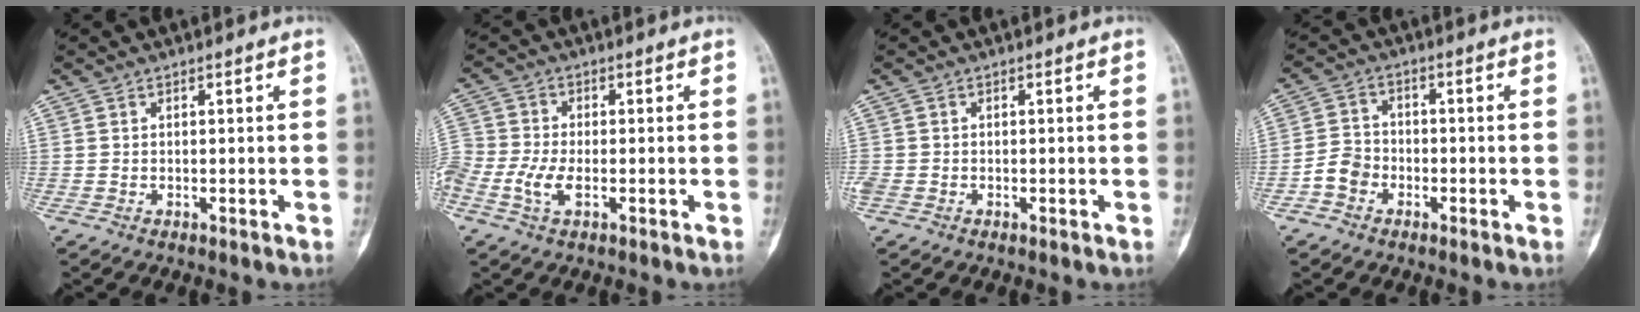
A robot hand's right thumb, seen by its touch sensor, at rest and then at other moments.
{"total": 6.7, "force": [-2.4, 3.5, 5.2], "torque": [-0.130, 0.011, -0.053]}
{"total": 1.7, "force": [-0.5, 1.4, 1.0], "torque": [-0.031, 0.002, -0.009]}
{"total": 4.8, "force": [-2.2, 3.8, 1.9], "torque": [-0.022, 0.019, -0.049]}